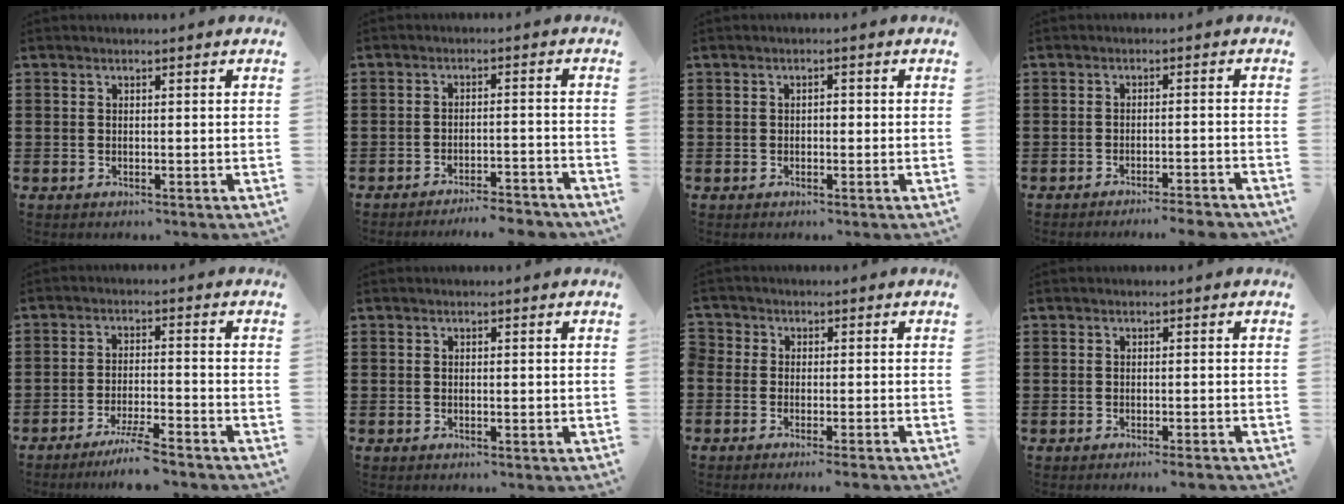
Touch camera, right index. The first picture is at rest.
{"total": 3.9, "force": [-3.8, -0.1, 0.8], "torque": [-0.016, -0.001, -0.078]}
{"total": 1.0, "force": [-0.3, 0.5, 0.7], "torque": [-0.015, 0.001, -0.006]}
{"total": 2.8, "force": [-2.6, -0.3, 1.0], "torque": [-0.017, 0.000, -0.052]}
{"total": 5.1, "force": [-4.4, -0.3, 2.6], "torque": [-0.057, -0.015, -0.083]}
{"total": 0.0}
{"total": 1.7, "force": [-1.6, 0.3, 0.2], "torque": [-0.015, 0.000, -0.036]}
{"total": 1.0, "force": [-0.8, -0.2, 0.6], "torque": [-0.010, -0.002, -0.015]}